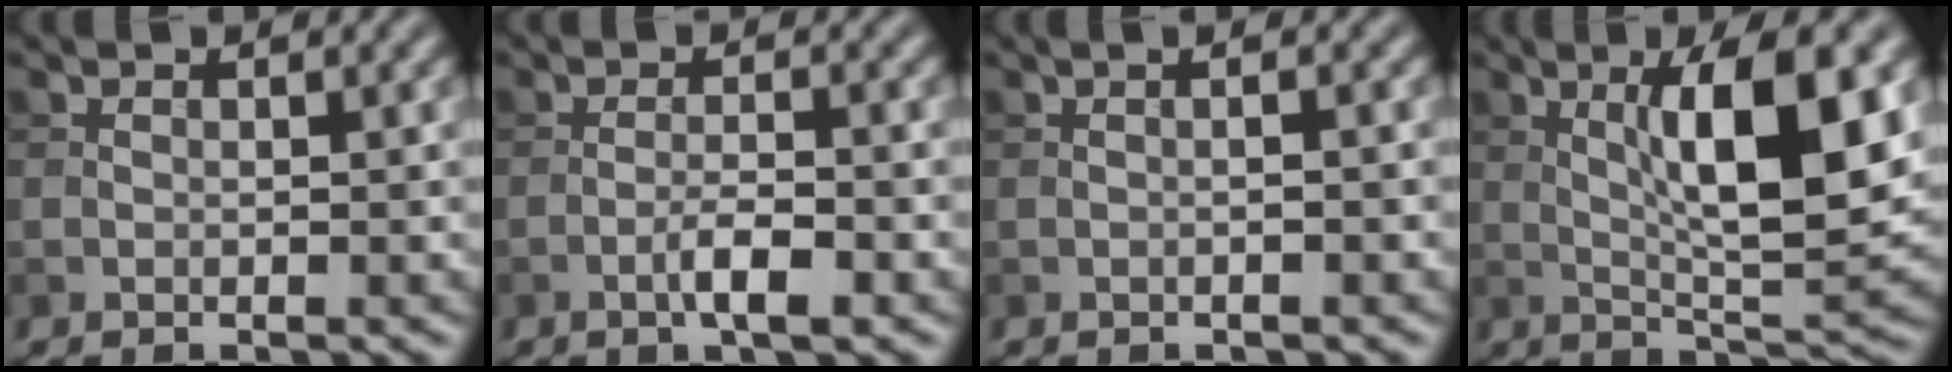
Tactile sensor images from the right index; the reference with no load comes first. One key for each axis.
{"total": 2.9, "fx": -1.3, "fy": 0.5, "fz": 2.5, "tx": -0.046, "ty": 0.006, "tz": -0.027}
{"total": 2.3, "fx": 0.5, "fy": 1.1, "fz": 2.0, "tx": 0.000, "ty": 0.006, "tz": -0.015}
{"total": 8.9, "fx": 1.8, "fy": 2.0, "fz": 8.5, "tx": -0.127, "ty": -0.005, "tz": 0.034}